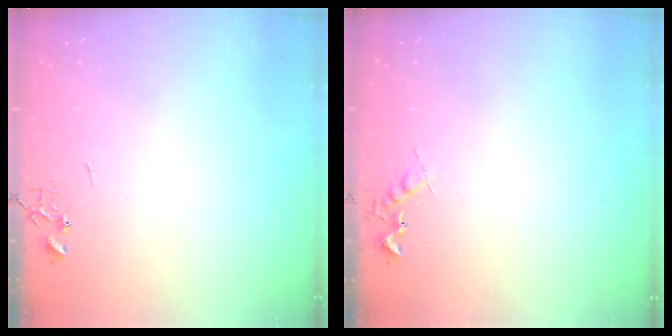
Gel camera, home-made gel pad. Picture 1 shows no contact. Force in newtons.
{"total": 6.6, "press": 6.5, "slide": 0.7}